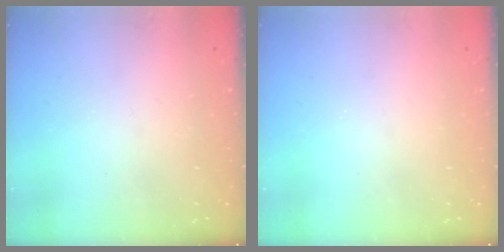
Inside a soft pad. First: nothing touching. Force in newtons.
{"total": 0.0}